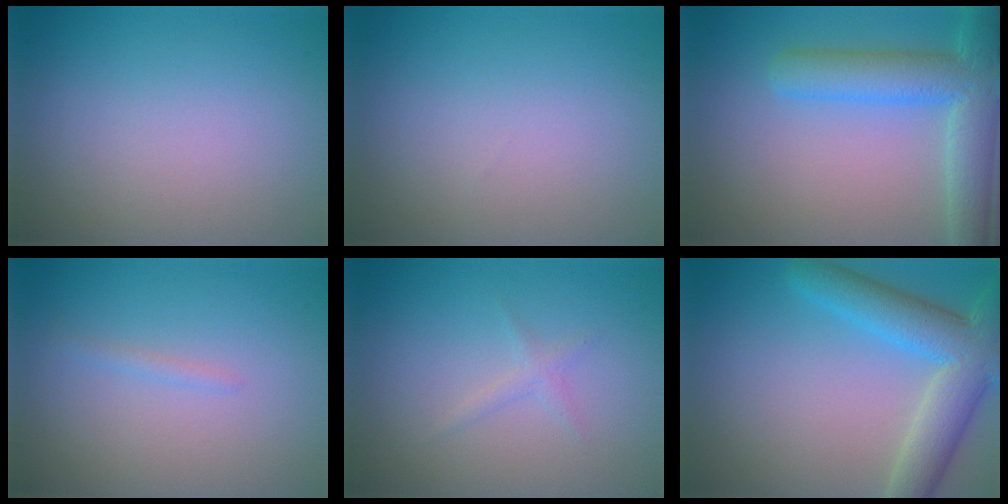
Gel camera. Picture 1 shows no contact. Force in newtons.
{"total": 0.0}
{"total": 6.8, "press": 6.8, "slide": 0.5}
{"total": 0.7, "press": 0.7, "slide": 0.1}
{"total": 1.0, "press": 1.0, "slide": 0.1}
{"total": 7.3, "press": 7.3, "slide": 0.4}